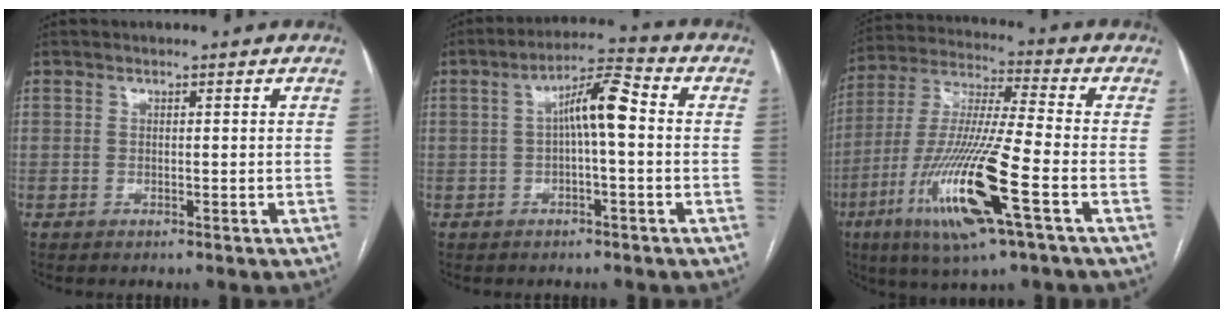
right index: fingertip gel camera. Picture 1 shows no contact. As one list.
[{"total": 7.0, "force": [0.3, 1.1, 6.9], "torque": [-0.119, 0.025, 0.002]}, {"total": 18.5, "force": [-7.2, 0.9, 17.0], "torque": [-0.362, -0.028, -0.134]}]